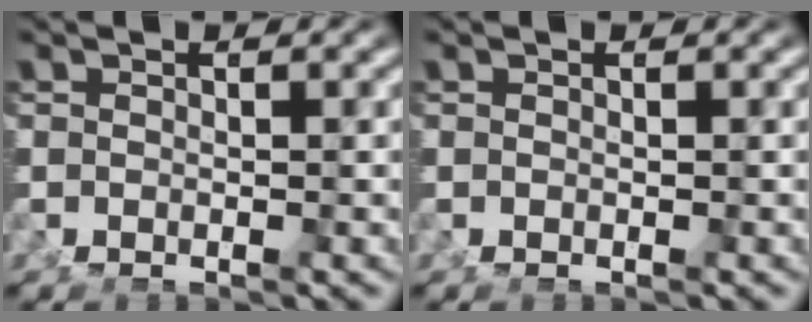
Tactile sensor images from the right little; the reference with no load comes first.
{"total": 0.0}